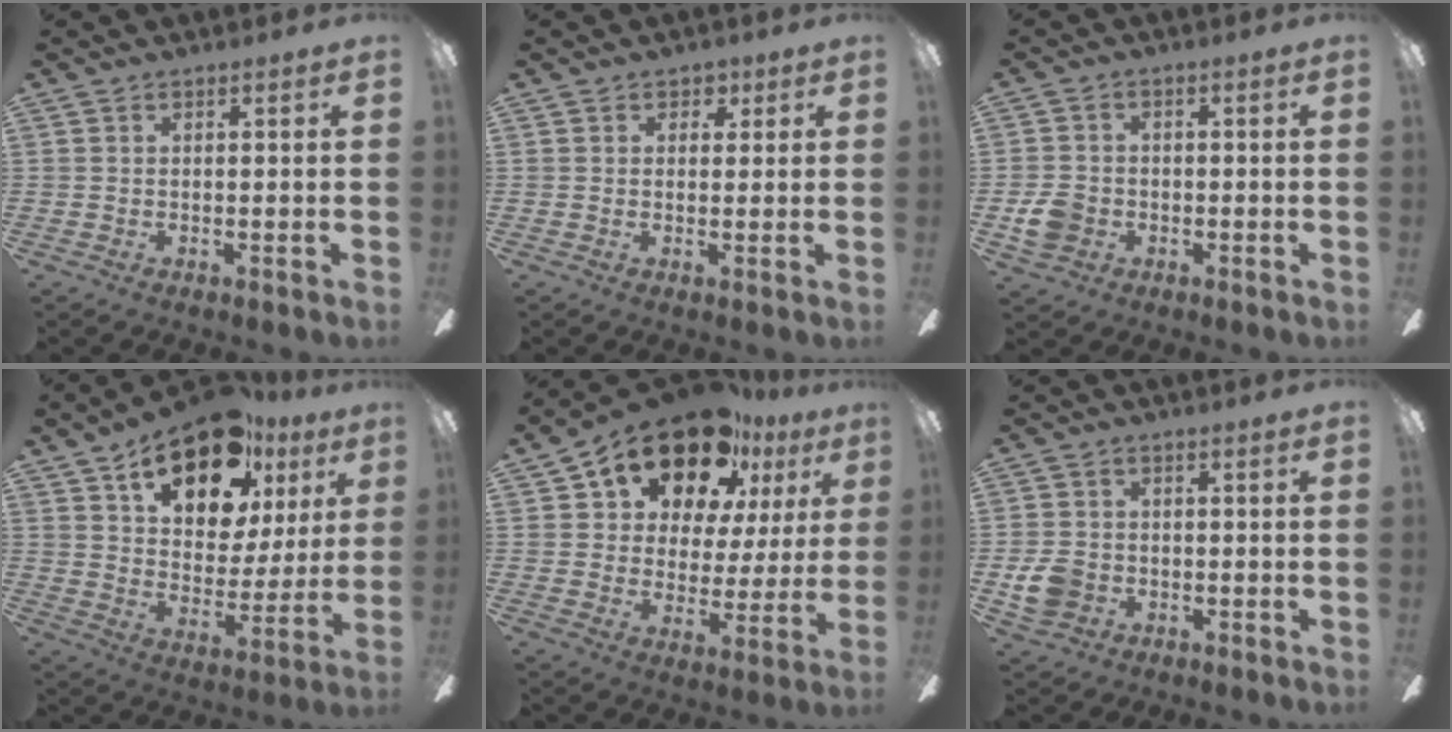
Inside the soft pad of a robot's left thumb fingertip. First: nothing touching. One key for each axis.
{"total": 2.5, "fx": 1.3, "fy": 2.0, "fz": 0.8, "tx": 0.005, "ty": -0.002, "tz": 0.019}
{"total": 5.8, "fx": -1.9, "fy": 4.8, "fz": 2.6, "tx": -0.039, "ty": 0.009, "tz": -0.035}
{"total": 20.7, "fx": 13.2, "fy": 10.8, "fz": 11.9, "tx": -0.187, "ty": -0.066, "tz": 0.227}
{"total": 19.0, "fx": 14.2, "fy": 9.1, "fz": 8.7, "tx": -0.161, "ty": -0.090, "tz": 0.248}
{"total": 6.4, "fx": -1.7, "fy": 5.4, "fz": 3.0, "tx": -0.054, "ty": 0.011, "tz": -0.031}